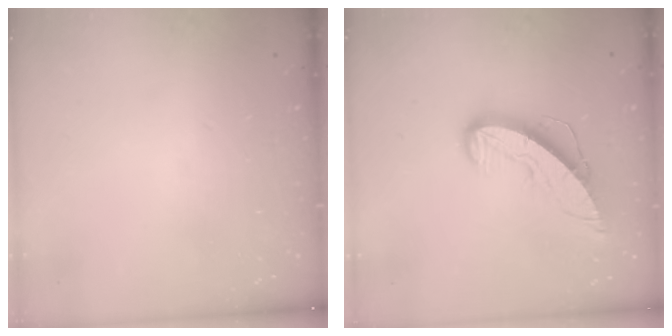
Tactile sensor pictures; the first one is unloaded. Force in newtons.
{"total": 10.8, "press": 10.7, "slide": 0.8}